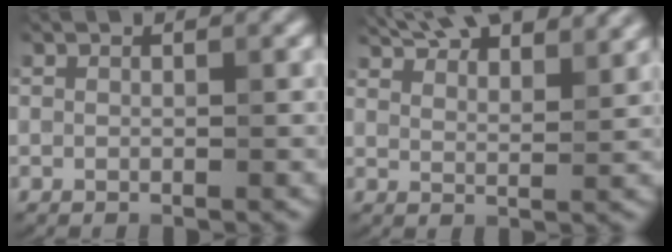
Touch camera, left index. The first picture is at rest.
{"total": 9.6, "force": [7.8, 2.9, 4.8], "torque": [-0.061, 0.025, 0.086]}